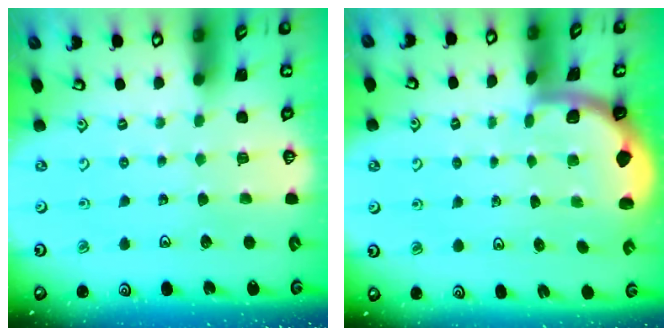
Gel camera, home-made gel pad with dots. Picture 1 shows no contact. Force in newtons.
{"total": 1.4, "press": 1.4, "slide": 0.1}